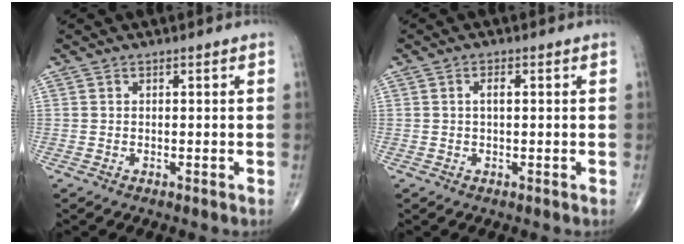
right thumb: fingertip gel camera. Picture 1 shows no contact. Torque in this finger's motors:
{"motor_torque": [-0.06, -0.05, 0.03, -0.02, 0.00]}